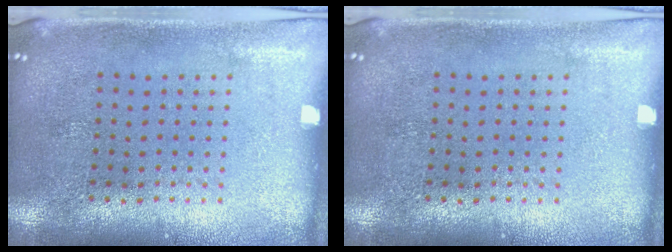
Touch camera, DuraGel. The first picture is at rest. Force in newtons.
{"total": 0.0}